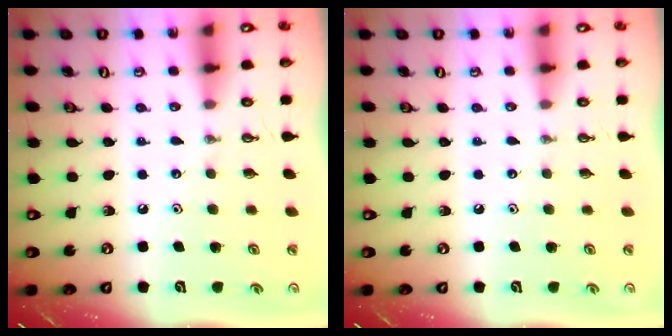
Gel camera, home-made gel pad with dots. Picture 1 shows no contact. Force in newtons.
{"total": 1.0, "press": 0.0, "slide": 1.0}